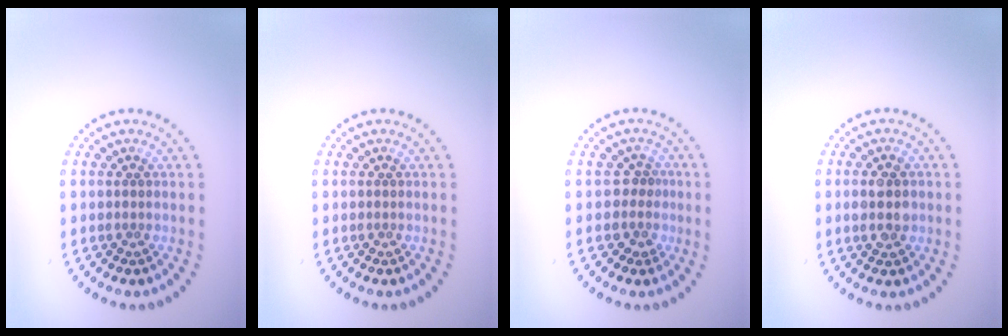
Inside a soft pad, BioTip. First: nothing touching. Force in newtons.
{"total": 0.0}
{"total": 2.0, "press": 1.5, "slide": 1.3}
{"total": 2.8, "press": 2.8, "slide": 0.1}